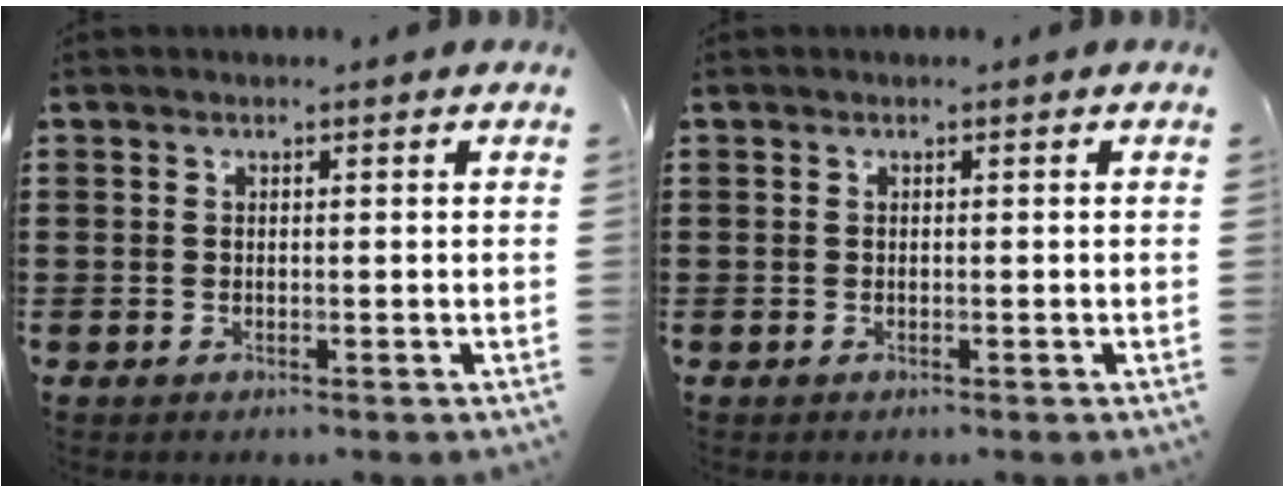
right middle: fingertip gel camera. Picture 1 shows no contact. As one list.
[{"total": 0.0}]